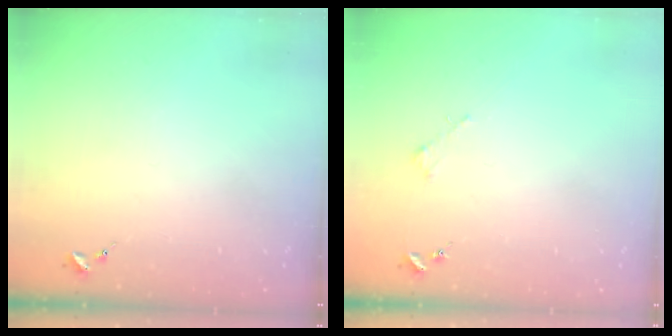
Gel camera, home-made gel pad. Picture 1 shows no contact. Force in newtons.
{"total": 1.8, "press": 1.8, "slide": 0.2}